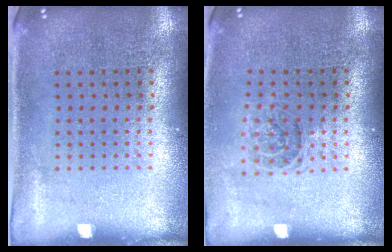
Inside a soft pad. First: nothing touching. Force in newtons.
{"total": 1.1, "press": 1.0, "slide": 0.5}